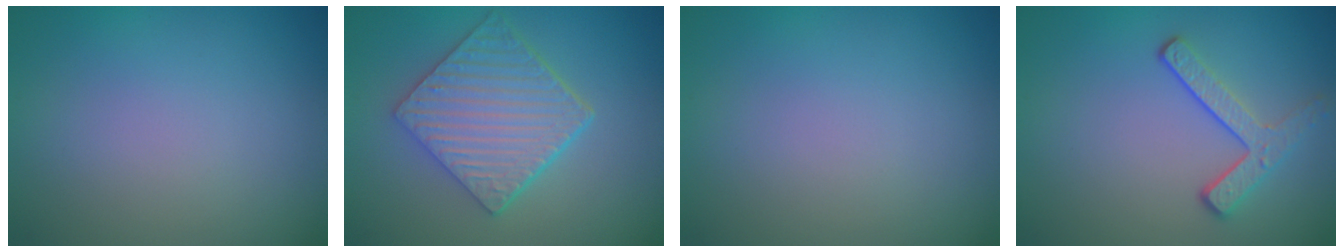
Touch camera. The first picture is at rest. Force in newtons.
{"total": 5.6, "press": 4.5, "slide": 3.4}
{"total": 0.0}
{"total": 2.9, "press": 2.3, "slide": 1.7}